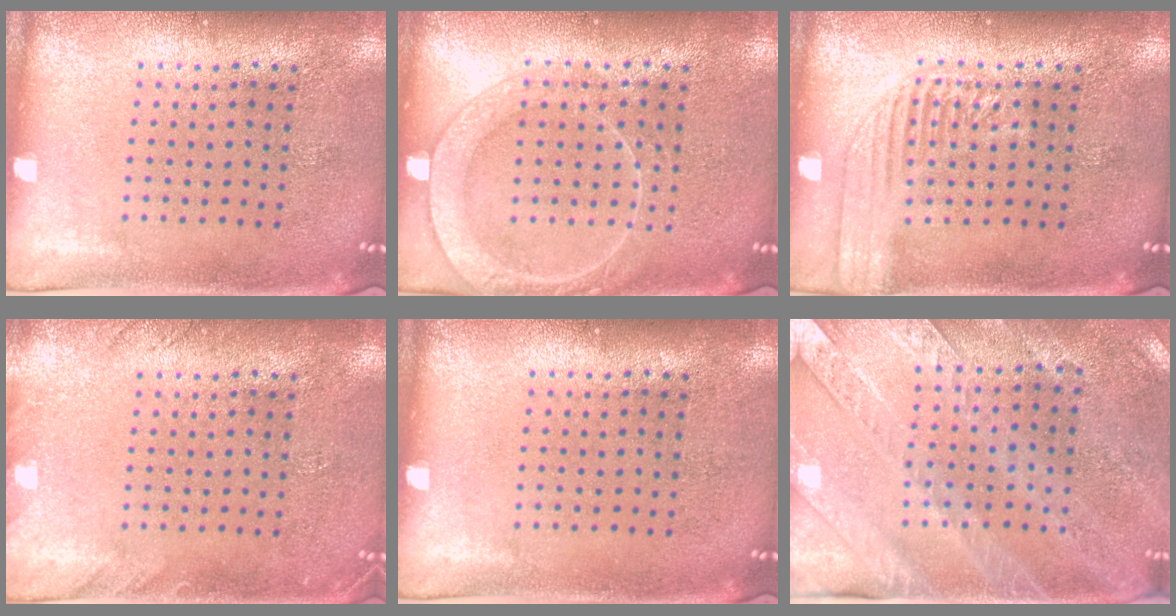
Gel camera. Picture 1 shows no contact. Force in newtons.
{"total": 2.7, "press": 2.6, "slide": 0.3}
{"total": 2.3, "press": 2.3, "slide": 0.4}
{"total": 1.4, "press": 1.4, "slide": 0.1}
{"total": 0.0}
{"total": 3.0, "press": 2.6, "slide": 1.4}